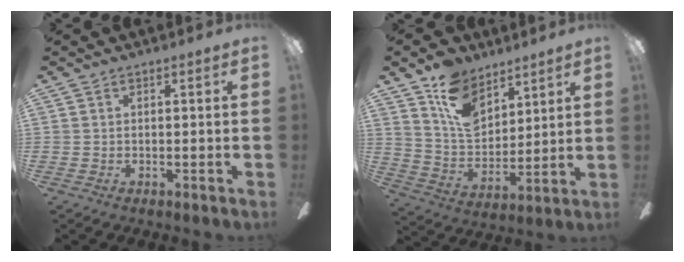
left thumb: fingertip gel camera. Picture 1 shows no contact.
{"total": 13.8, "force": [8.6, 8.8, 6.4], "torque": [-0.122, -0.039, 0.168]}